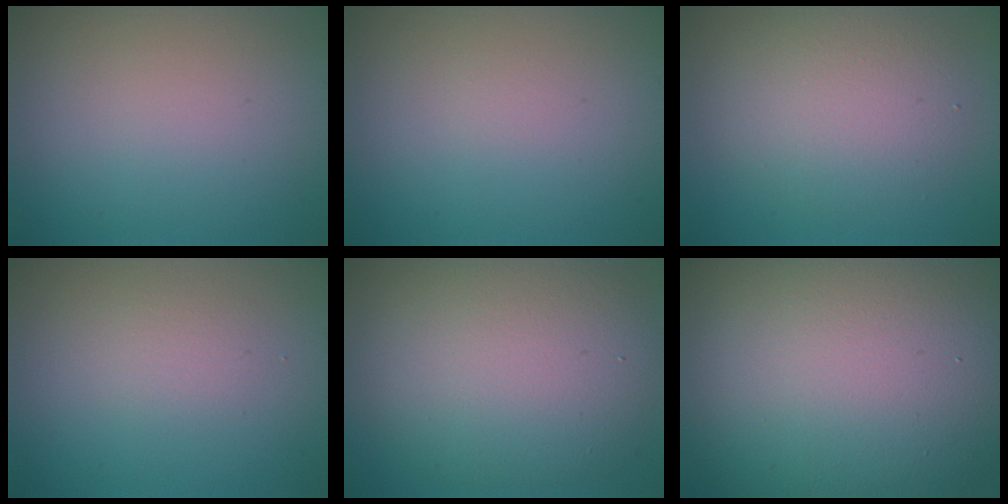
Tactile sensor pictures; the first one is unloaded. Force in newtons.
{"total": 0.0}
{"total": 4.7, "press": 4.7, "slide": 0.2}
{"total": 1.4, "press": 1.4, "slide": 0.1}
{"total": 10.6, "press": 10.5, "slide": 0.4}
{"total": 20.3, "press": 20.3, "slide": 1.1}